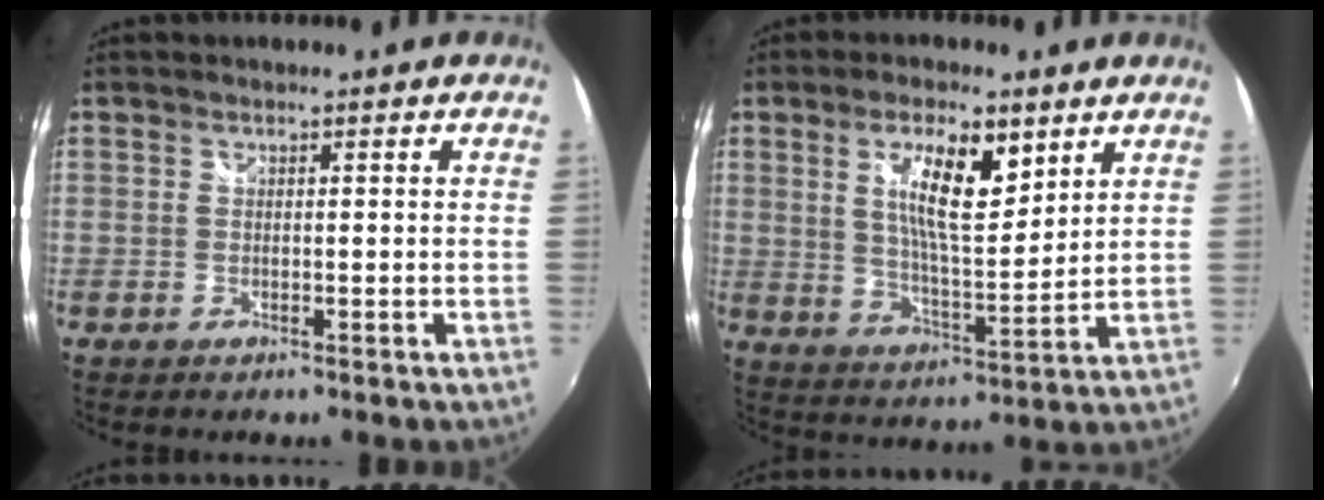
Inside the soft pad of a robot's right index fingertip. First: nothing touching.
{"total": 11.2, "force": [5.1, 3.3, 9.4], "torque": [-0.166, 0.006, 0.094]}